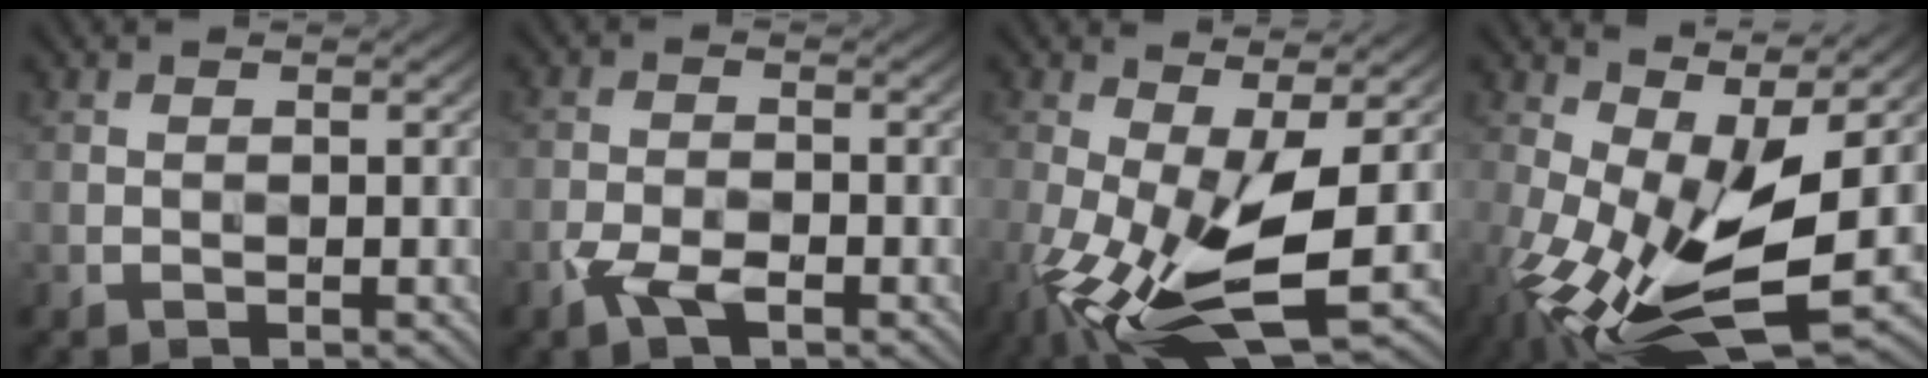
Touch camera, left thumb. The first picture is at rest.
{"total": 3.6, "force": [-2.0, 1.8, 2.4], "torque": [-0.052, -0.001, -0.044]}
{"total": 12.6, "force": [-4.2, 4.1, 11.1], "torque": [-0.246, -0.031, -0.073]}
{"total": 13.7, "force": [-3.0, 5.4, 12.3], "torque": [-0.257, -0.024, -0.049]}